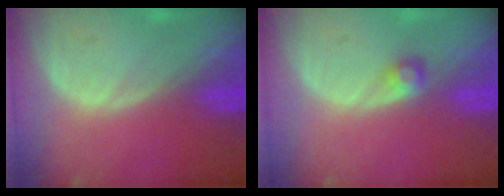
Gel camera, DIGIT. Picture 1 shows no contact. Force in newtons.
{"total": 1.8, "press": 1.7, "slide": 0.3}